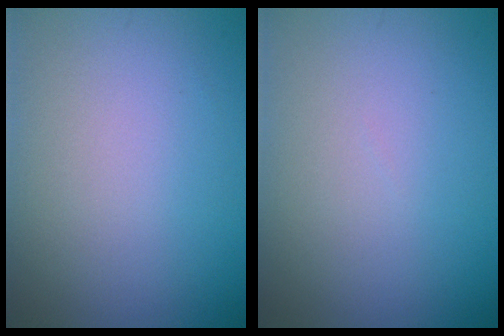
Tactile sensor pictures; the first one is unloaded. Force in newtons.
{"total": 0.0}